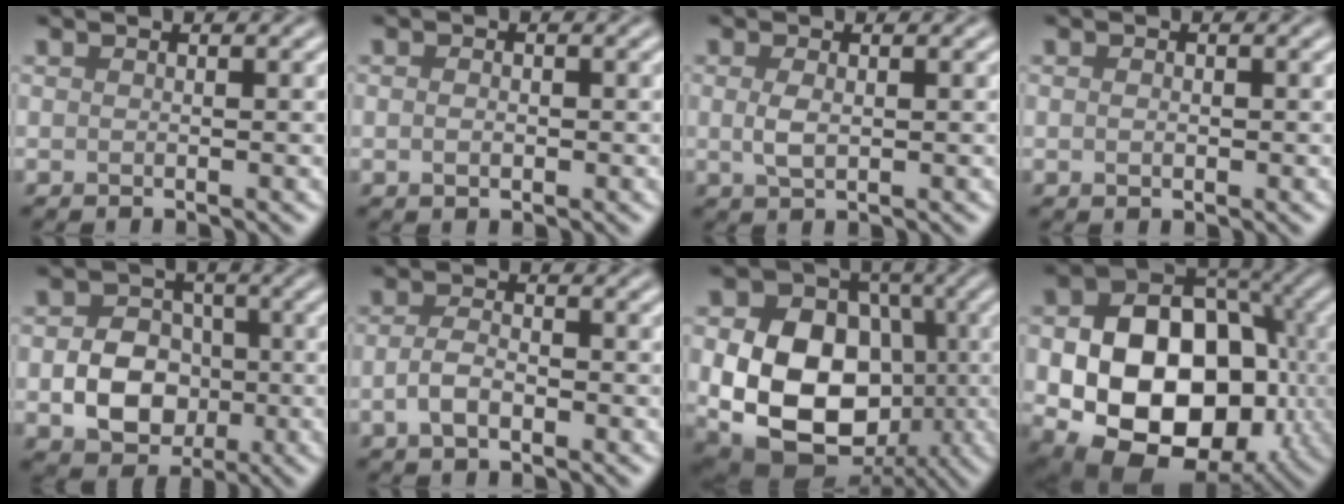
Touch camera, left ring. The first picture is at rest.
{"total": 1.2, "force": [-0.1, 0.8, 0.9], "torque": [-0.015, 0.000, -0.003]}
{"total": 1.8, "force": [0.2, 0.9, 1.6], "torque": [-0.039, -0.001, 0.004]}
{"total": 0.8, "force": [0.0, 0.6, 0.6], "torque": [-0.010, -0.001, 0.000]}
{"total": 5.8, "force": [-1.1, 4.6, 3.3], "torque": [-0.054, -0.002, -0.019]}
{"total": 2.6, "force": [-0.9, 1.4, 2.0], "torque": [-0.041, 0.001, -0.021]}
{"total": 13.4, "force": [-1.7, 9.9, 8.8], "torque": [-0.141, -0.013, -0.034]}
{"total": 17.9, "force": [-2.8, 13.2, 11.7], "torque": [-0.148, -0.024, -0.052]}